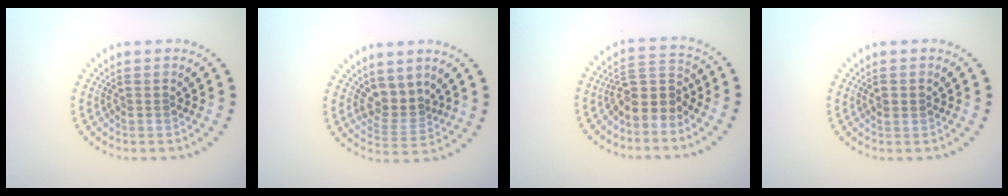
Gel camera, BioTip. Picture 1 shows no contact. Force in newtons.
{"total": 2.8, "press": 2.1, "slide": 1.8}
{"total": 3.6, "press": 2.9, "slide": 2.1}
{"total": 1.3, "press": 1.3, "slide": 0.1}